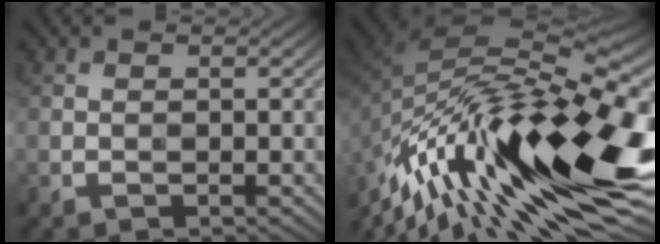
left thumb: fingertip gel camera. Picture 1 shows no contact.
{"total": 18.6, "force": [-7.3, 7.0, 15.7], "torque": [-0.285, 0.001, -0.134]}